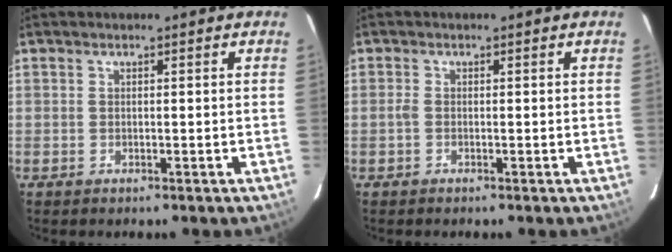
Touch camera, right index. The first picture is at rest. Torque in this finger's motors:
{"motor_torque": [0.18, 0.00, 0.09, 0.03]}